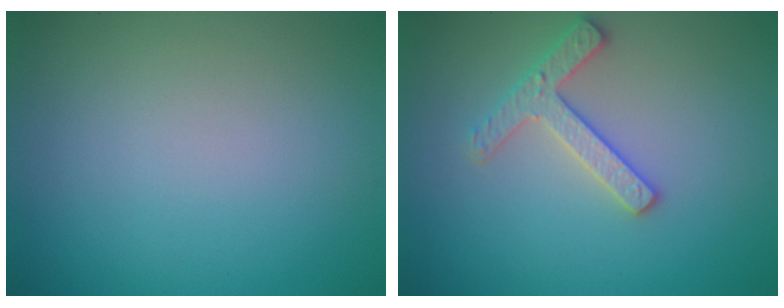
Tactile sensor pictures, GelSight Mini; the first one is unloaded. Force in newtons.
{"total": 2.6, "press": 2.6, "slide": 0.3}